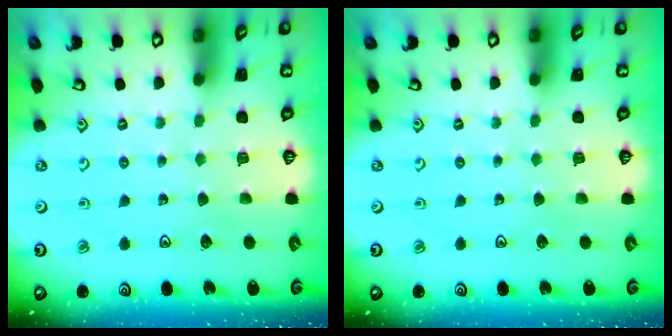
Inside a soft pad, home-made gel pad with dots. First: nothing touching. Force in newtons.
{"total": 0.0}